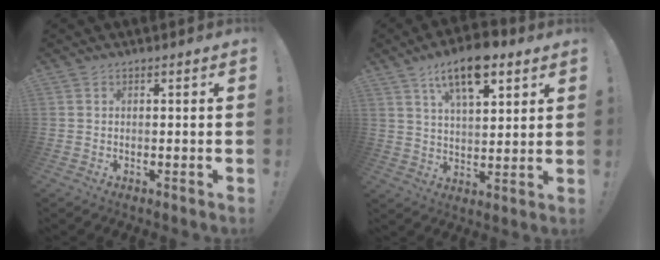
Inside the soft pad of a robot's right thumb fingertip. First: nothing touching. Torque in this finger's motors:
{"motor_torque": [1.48, 1.55, 0.48, 0.39, 0.06]}